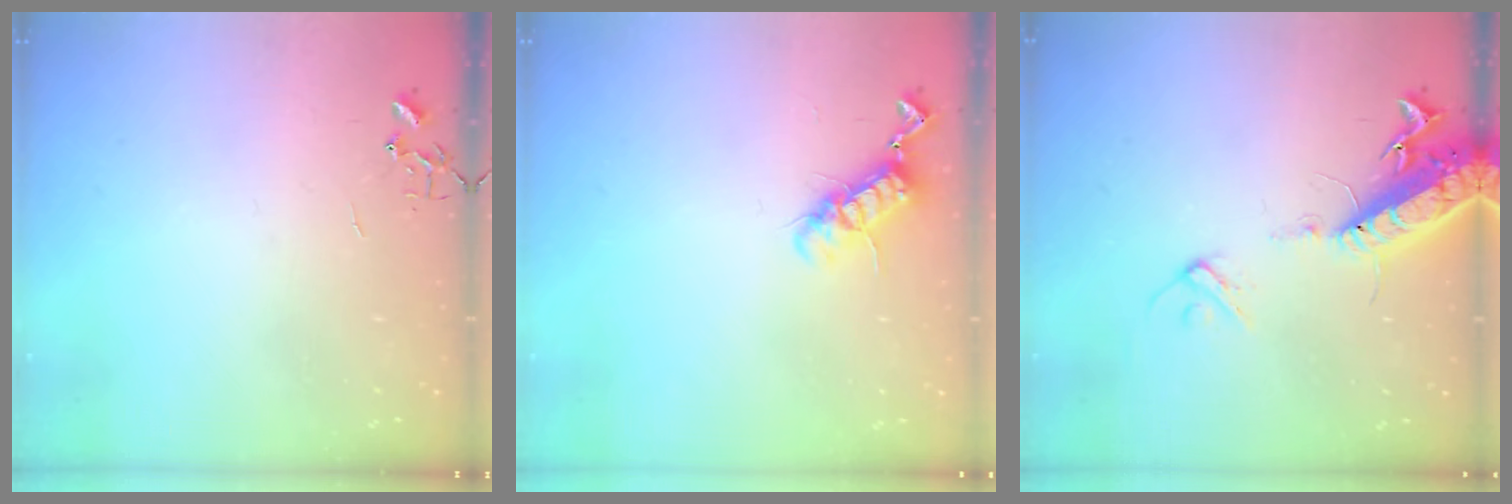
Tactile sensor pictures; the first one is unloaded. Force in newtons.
{"total": 11.3, "press": 11.2, "slide": 1.2}
{"total": 15.6, "press": 15.2, "slide": 3.5}